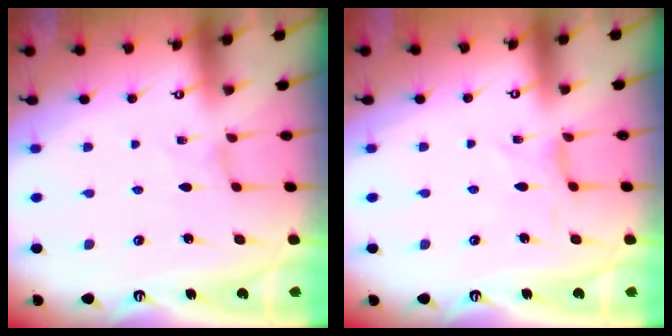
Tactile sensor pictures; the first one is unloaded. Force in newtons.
{"total": 0.8, "press": 0.8, "slide": 0.2}